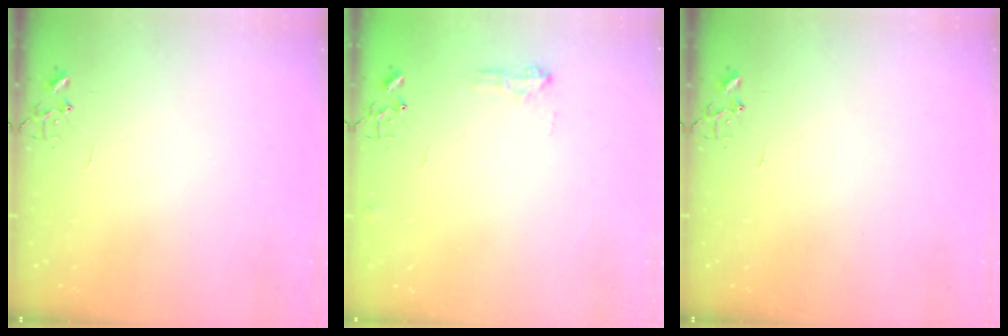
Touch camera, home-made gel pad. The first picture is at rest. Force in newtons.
{"total": 7.4, "press": 7.4, "slide": 0.5}
{"total": 0.0}